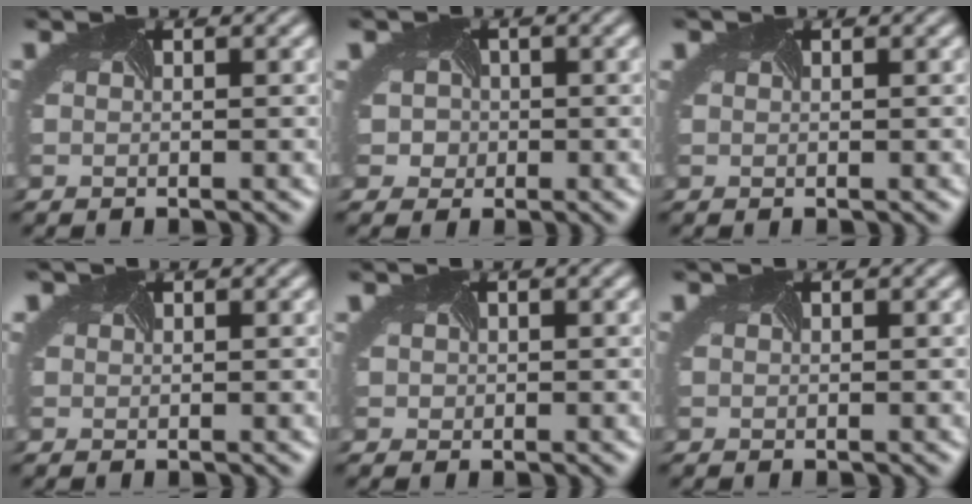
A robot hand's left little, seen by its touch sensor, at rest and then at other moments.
{"total": 3.4, "force": [0.2, 3.3, 0.6], "torque": [-0.007, 0.017, -0.020]}
{"total": 0.6, "force": [0.3, 0.5, 0.2], "torque": [-0.002, 0.006, -0.003]}
{"total": 1.3, "force": [0.7, 1.0, 0.6], "torque": [-0.003, 0.013, -0.003]}
{"total": 1.1, "force": [0.3, 0.9, -0.5], "torque": [0.011, 0.005, 0.000]}
{"total": 0.0}